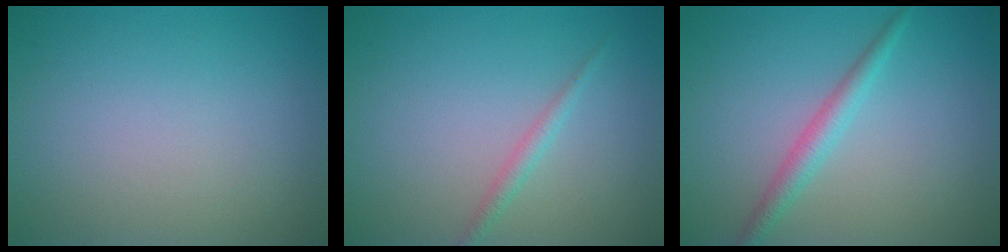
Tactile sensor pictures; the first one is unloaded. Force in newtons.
{"total": 1.3, "press": 1.3, "slide": 0.1}
{"total": 2.1, "press": 2.1, "slide": 0.1}